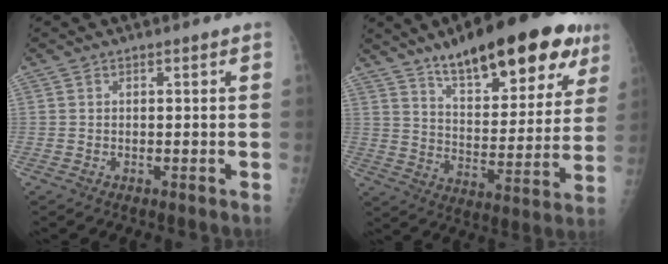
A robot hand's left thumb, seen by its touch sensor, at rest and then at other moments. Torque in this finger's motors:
{"motor_torque": [0.78, 0.73, 1.22, -1.55, 0.23]}